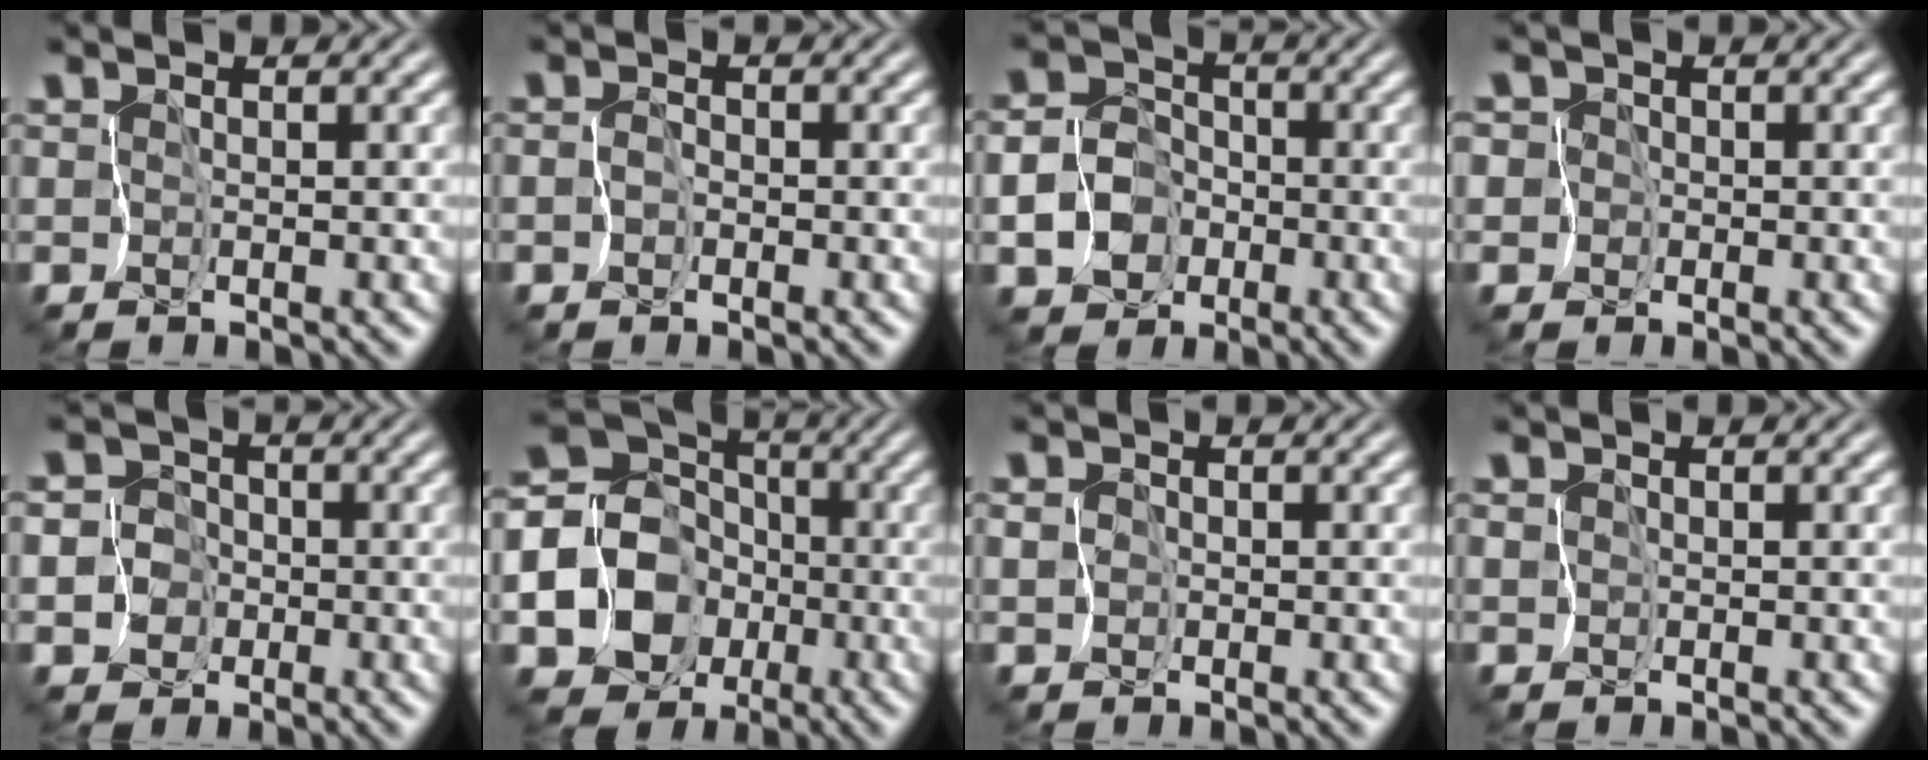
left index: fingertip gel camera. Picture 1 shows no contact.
{"total": 1.1, "force": [-0.6, 0.8, 0.2], "torque": [0.014, 0.004, -0.017]}
{"total": 7.9, "force": [-2.9, 6.9, 2.5], "torque": [-0.051, -0.011, -0.073]}
{"total": 4.8, "force": [-0.6, 4.6, 1.1], "torque": [-0.027, 0.022, -0.053]}
{"total": 8.1, "force": [-2.7, 7.5, 1.5], "torque": [-0.044, -0.002, -0.079]}
{"total": 16.5, "force": [-4.6, 14.8, 5.9], "torque": [-0.149, -0.002, -0.109]}
{"total": 1.7, "force": [-0.4, 1.6, 0.2], "torque": [0.006, 0.007, -0.018]}
{"total": 1.2, "force": [-0.1, 1.2, 0.2], "torque": [0.002, 0.010, -0.011]}